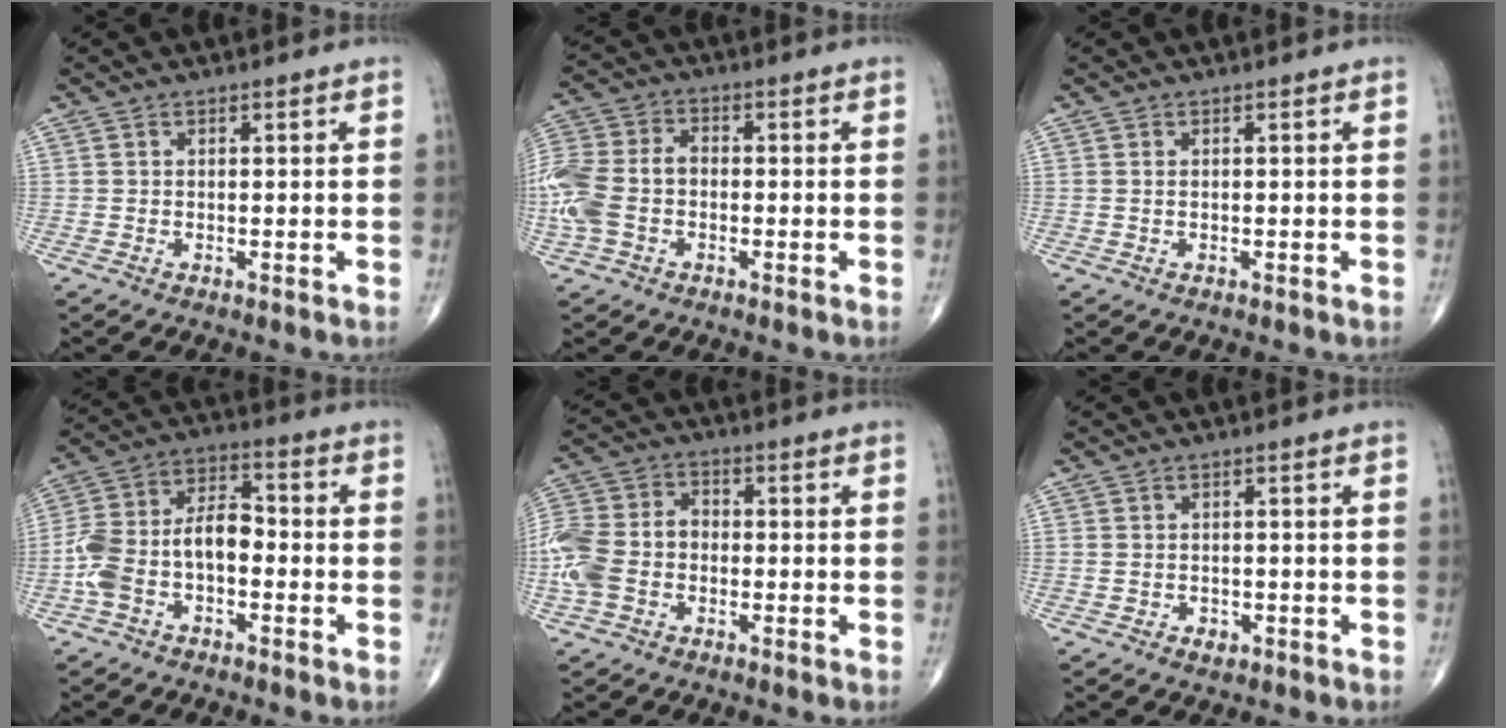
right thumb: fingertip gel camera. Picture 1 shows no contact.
{"total": 12.6, "force": [-2.2, 9.0, 8.5], "torque": [-0.202, 0.030, -0.049]}
{"total": 0.0}
{"total": 12.1, "force": [-2.9, 6.9, 9.5], "torque": [-0.186, 0.051, -0.063]}
{"total": 11.5, "force": [-2.5, 8.5, 7.3], "torque": [-0.162, 0.033, -0.058]}
{"total": 1.6, "force": [-0.7, 1.3, 0.6], "torque": [-0.005, 0.003, -0.007]}